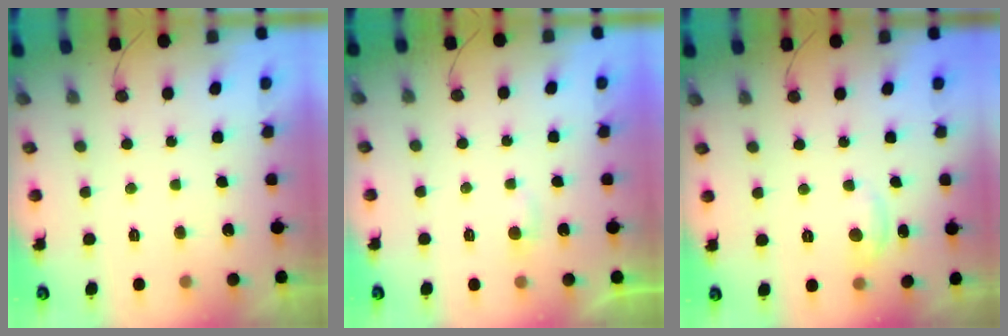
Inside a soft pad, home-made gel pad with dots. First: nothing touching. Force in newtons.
{"total": 2.4, "press": 2.4, "slide": 0.2}
{"total": 4.1, "press": 4.0, "slide": 0.6}